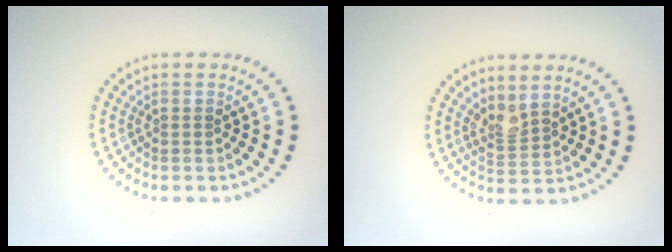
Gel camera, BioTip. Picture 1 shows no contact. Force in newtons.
{"total": 2.0, "press": 1.5, "slide": 1.3}